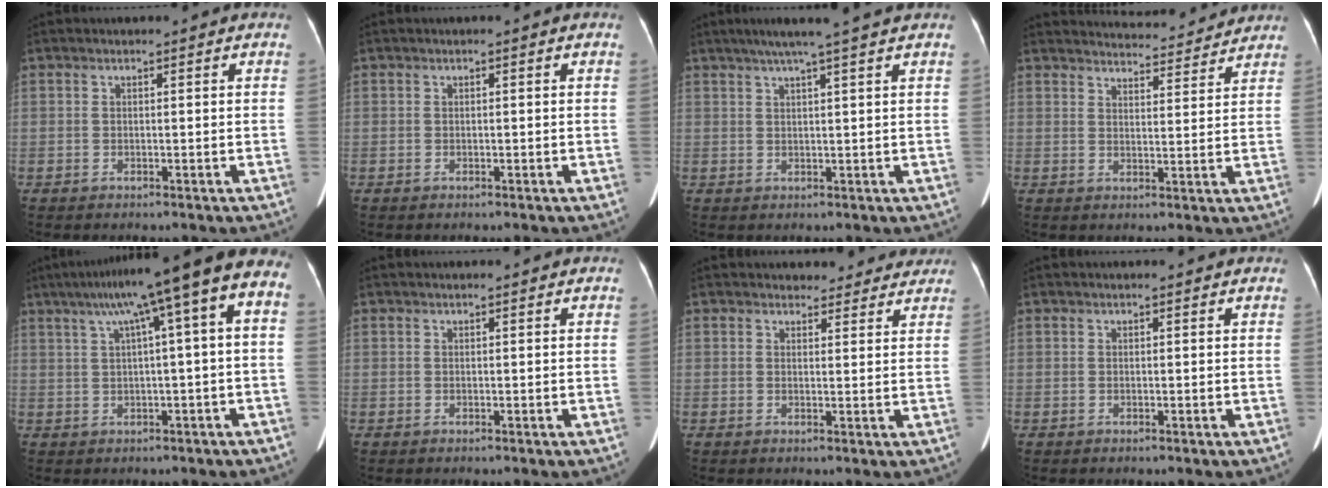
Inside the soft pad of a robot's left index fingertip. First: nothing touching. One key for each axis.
{"total": 0.0}
{"total": 7.4, "fx": 5.6, "fy": -1.1, "fz": 4.7, "tx": -0.071, "ty": 0.020, "tz": 0.079}
{"total": 10.6, "fx": 10.4, "fy": 1.5, "fz": 1.4, "tx": -0.011, "ty": 0.007, "tz": 0.125}
{"total": 13.8, "fx": 6.1, "fy": 0.0, "fz": 12.3, "tx": -0.173, "ty": 0.048, "tz": 0.077}
{"total": 1.4, "fx": 1.3, "fy": 0.2, "fz": 0.4, "tx": -0.008, "ty": 0.015, "tz": 0.018}
{"total": 7.2, "fx": 6.7, "fy": 2.7, "fz": 0.4, "tx": 0.022, "ty": 0.007, "tz": 0.058}
{"total": 1.7, "fx": 1.7, "fy": 0.2, "fz": 0.3, "tx": -0.010, "ty": 0.010, "tz": 0.019}